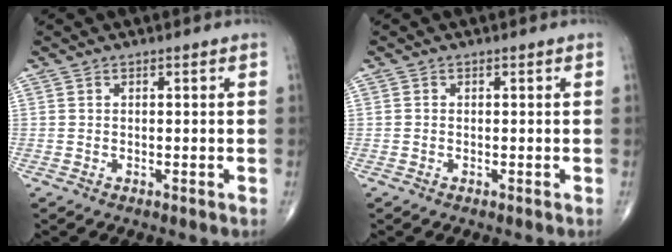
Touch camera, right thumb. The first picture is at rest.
{"total": 0.0}